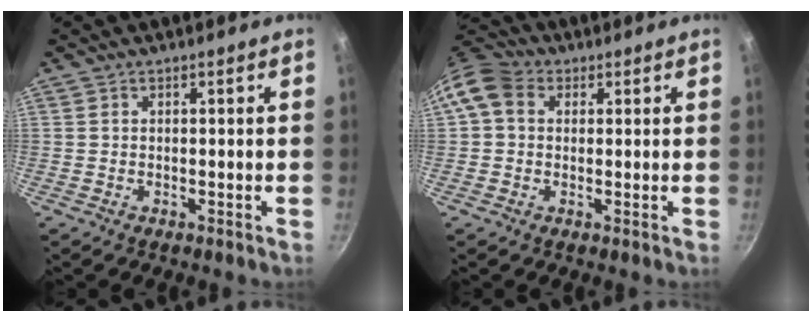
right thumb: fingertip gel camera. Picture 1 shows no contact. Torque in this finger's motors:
{"motor_torque": [0.41, 1.54, 0.57, -0.59, 0.22]}